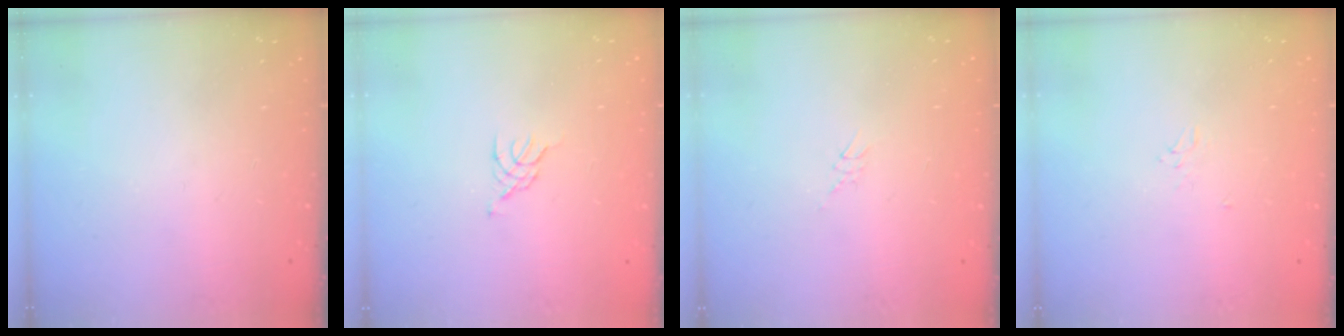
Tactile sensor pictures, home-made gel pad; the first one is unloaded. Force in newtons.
{"total": 0.8, "press": 0.7, "slide": 0.3}
{"total": 2.6, "press": 2.6, "slide": 0.2}
{"total": 4.1, "press": 4.0, "slide": 0.5}